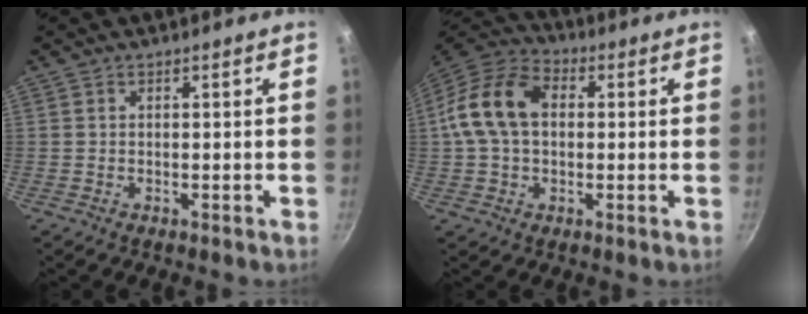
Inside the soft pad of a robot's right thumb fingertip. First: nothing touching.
{"total": 13.9, "force": [1.4, 9.7, 9.9], "torque": [-0.163, 0.029, 0.008]}